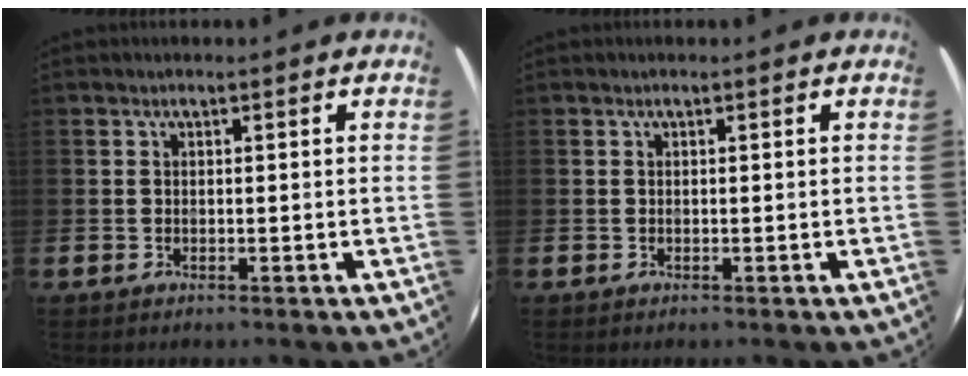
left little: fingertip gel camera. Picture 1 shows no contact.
{"total": 0.0}